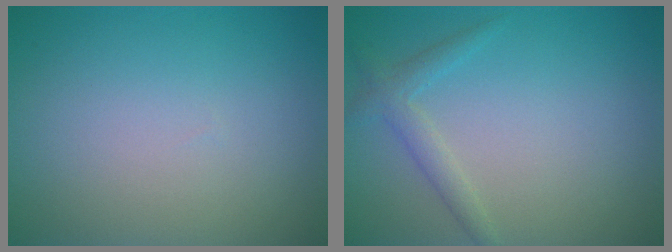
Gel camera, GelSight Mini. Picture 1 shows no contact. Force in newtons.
{"total": 1.9, "press": 1.9, "slide": 0.2}